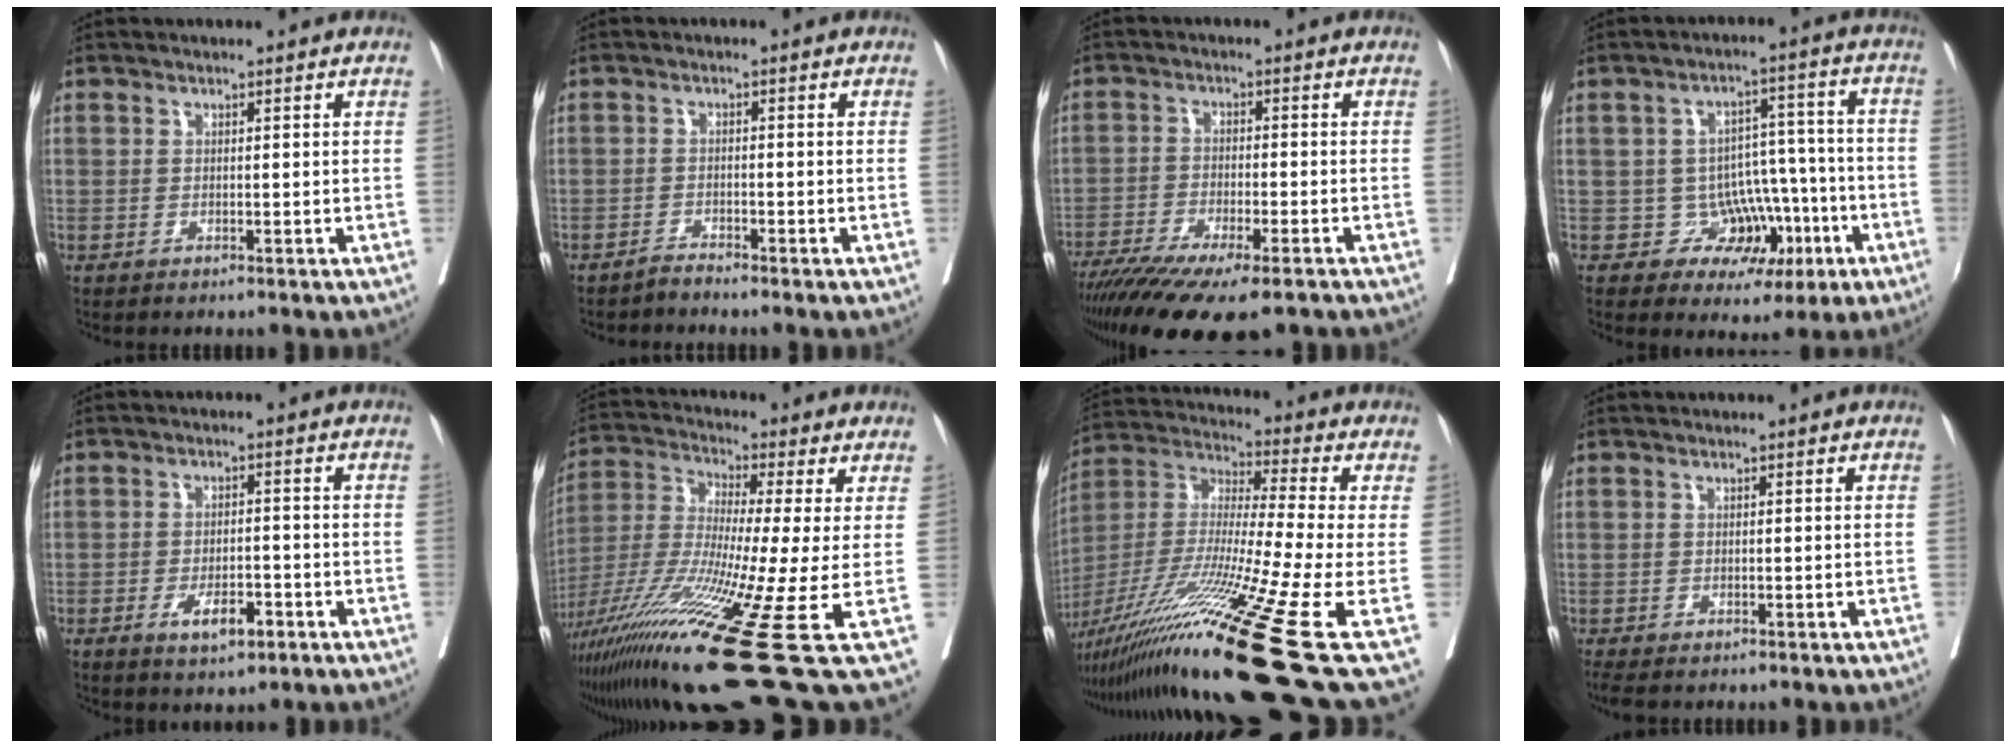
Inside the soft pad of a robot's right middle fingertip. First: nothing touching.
{"total": 1.4, "force": [-1.4, -0.1, 0.2], "torque": [-0.002, -0.002, -0.025]}
{"total": 15.4, "force": [-11.9, 2.4, 9.6], "torque": [-0.152, -0.034, -0.189]}
{"total": 9.6, "force": [-3.4, 8.3, 3.6], "torque": [-0.020, 0.046, -0.033]}
{"total": 5.2, "force": [-2.6, 1.9, 4.0], "torque": [-0.065, -0.001, -0.037]}
{"total": 24.3, "force": [-10.4, 0.6, 22.0], "torque": [-0.400, -0.061, -0.189]}
{"total": 26.6, "force": [-15.7, -1.3, 21.4], "torque": [-0.389, -0.053, -0.288]}
{"total": 3.1, "force": [-2.6, 0.8, 1.4], "torque": [-0.022, -0.010, -0.041]}